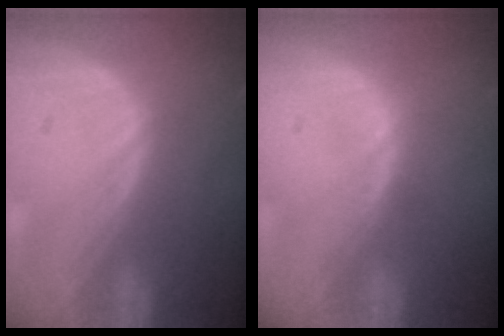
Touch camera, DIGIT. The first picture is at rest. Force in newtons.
{"total": 0.7, "press": 0.6, "slide": 0.3}